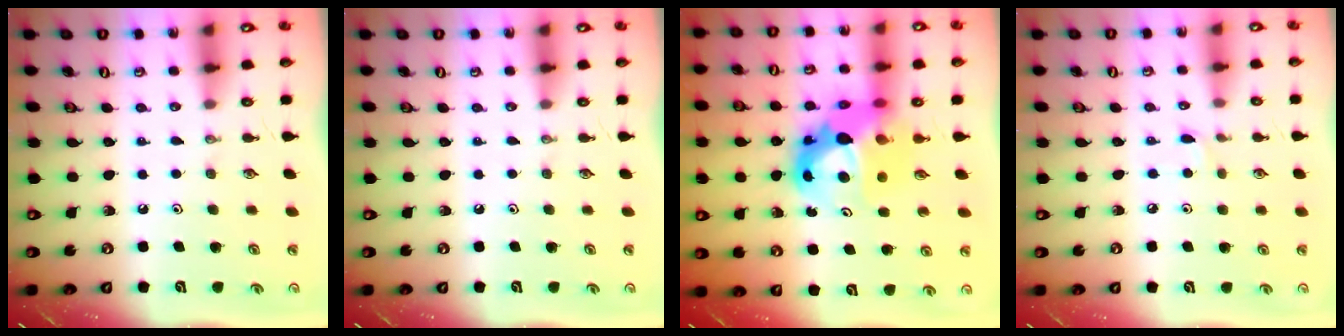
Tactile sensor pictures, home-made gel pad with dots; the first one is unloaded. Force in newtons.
{"total": 0.0}
{"total": 15.3, "press": 15.2, "slide": 1.2}
{"total": 2.2, "press": 2.1, "slide": 0.3}